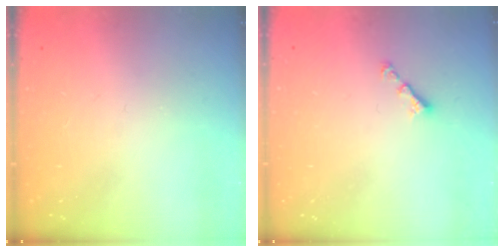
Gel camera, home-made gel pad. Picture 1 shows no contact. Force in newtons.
{"total": 2.8, "press": 2.7, "slide": 0.5}